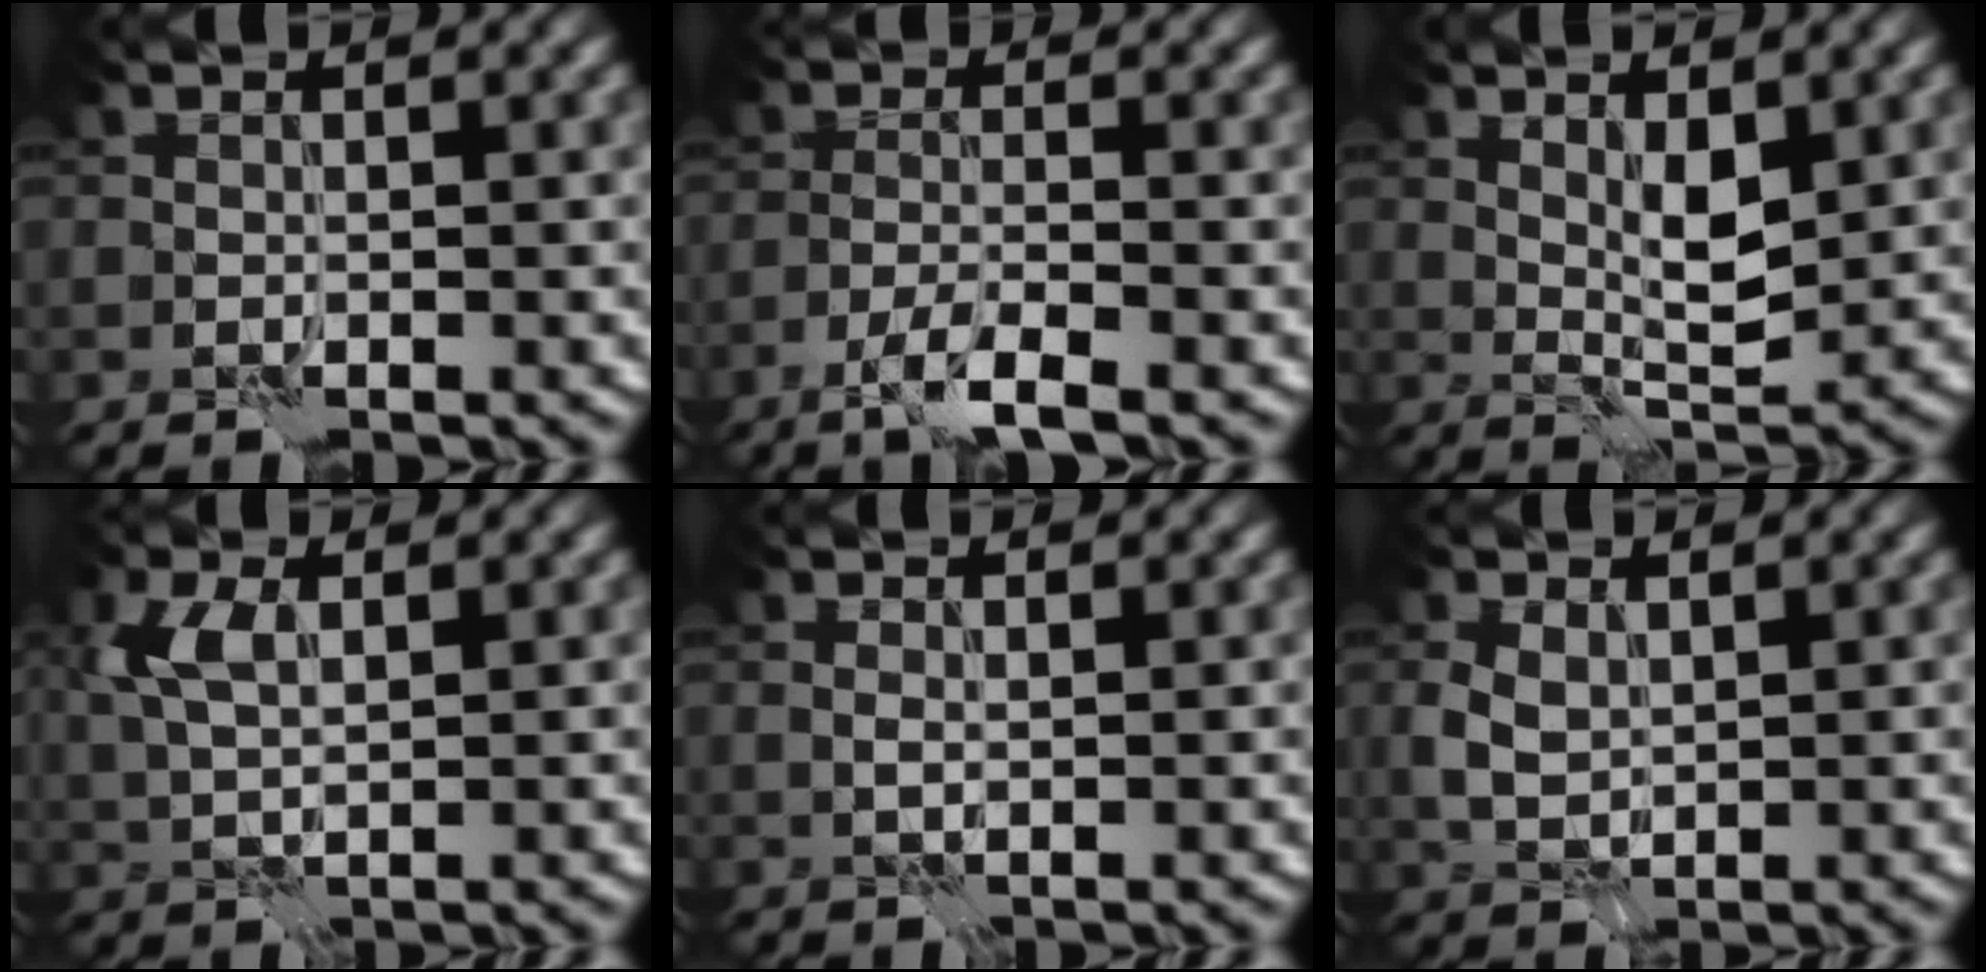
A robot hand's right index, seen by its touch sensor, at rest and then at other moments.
{"total": 3.5, "force": [-2.3, 0.4, 2.6], "torque": [-0.051, 0.000, -0.050]}
{"total": 2.9, "force": [1.3, 1.1, 2.3], "torque": [-0.042, -0.008, 0.026]}
{"total": 3.0, "force": [1.1, 1.5, 2.4], "torque": [-0.059, 0.004, 0.022]}
{"total": 0.5, "force": [0.2, 0.2, 0.4], "torque": [-0.012, -0.003, 0.003]}
{"total": 2.4, "force": [0.8, 1.7, 1.6], "torque": [-0.040, 0.000, 0.018]}